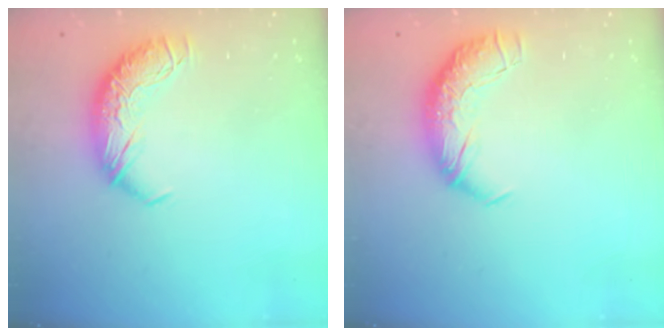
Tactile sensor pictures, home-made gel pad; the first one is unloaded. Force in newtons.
{"total": 2.3, "press": 0.9, "slide": 2.2}